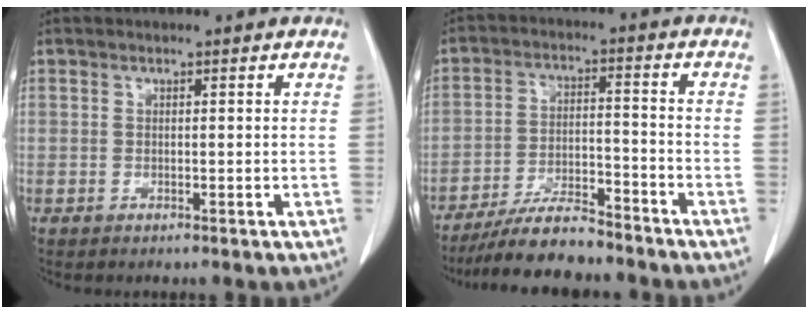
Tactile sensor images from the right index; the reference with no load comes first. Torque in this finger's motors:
{"motor_torque": [-0.21, -0.27, 0.04, -0.01]}